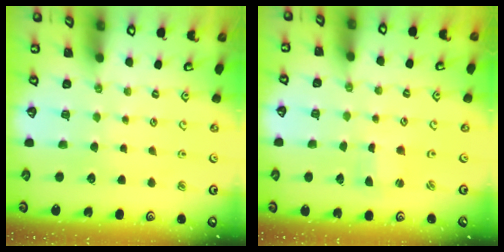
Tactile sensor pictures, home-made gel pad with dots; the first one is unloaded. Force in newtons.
{"total": 1.1, "press": 1.1, "slide": 0.1}